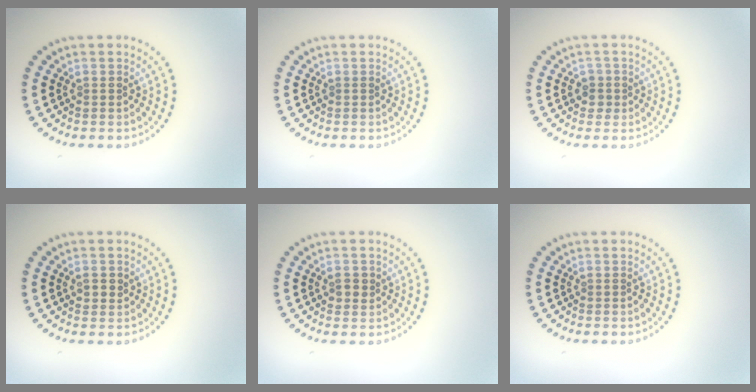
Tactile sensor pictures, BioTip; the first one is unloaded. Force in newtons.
{"total": 0.0}
{"total": 1.4, "press": 1.2, "slide": 0.8}
{"total": 1.2, "press": 1.2, "slide": 0.3}
{"total": 1.2, "press": 1.2, "slide": 0.2}
{"total": 0.0}